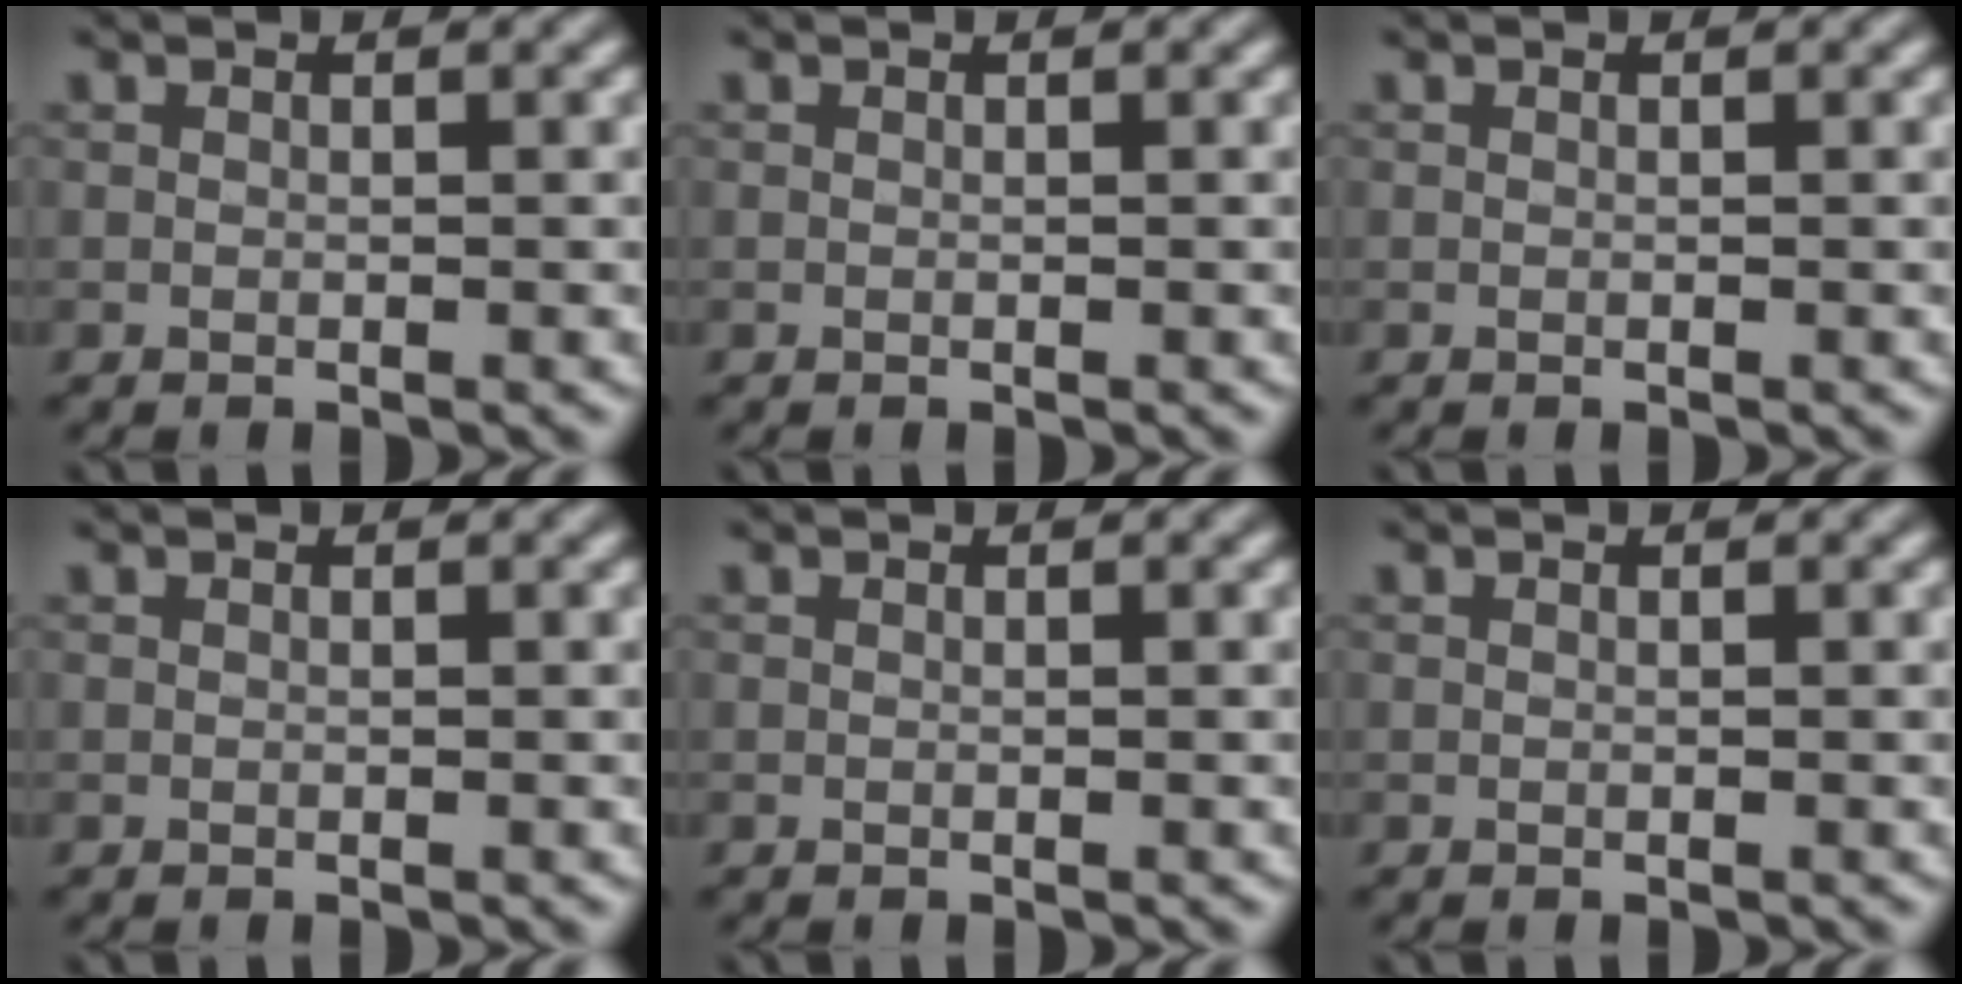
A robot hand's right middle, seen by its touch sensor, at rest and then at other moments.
{"total": 0.0}
{"total": 0.0}
{"total": 0.0}
{"total": 0.0}
{"total": 0.0}